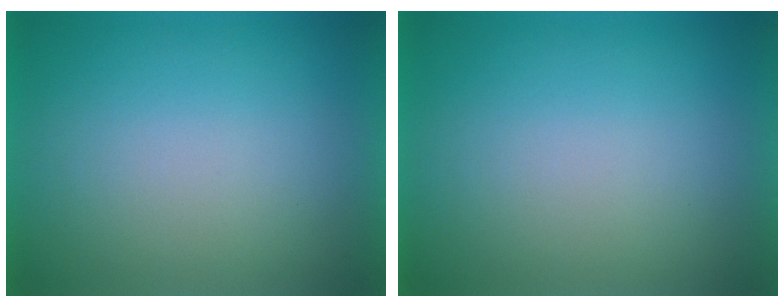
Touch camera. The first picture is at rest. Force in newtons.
{"total": 0.0}